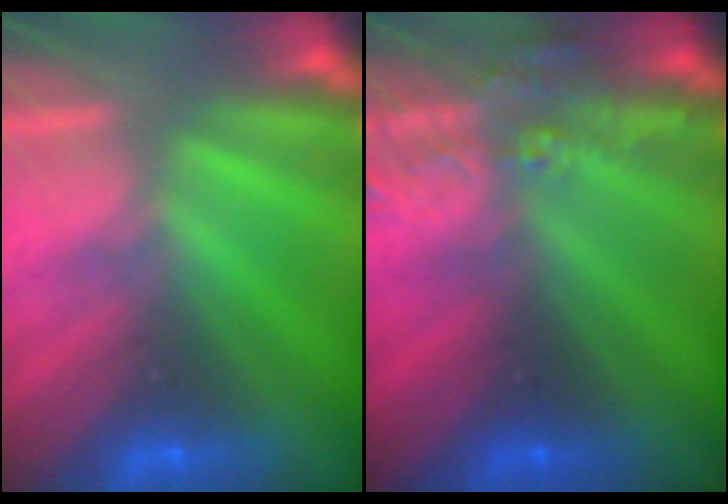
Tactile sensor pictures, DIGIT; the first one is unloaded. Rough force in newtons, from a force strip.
{"total": 3.4}